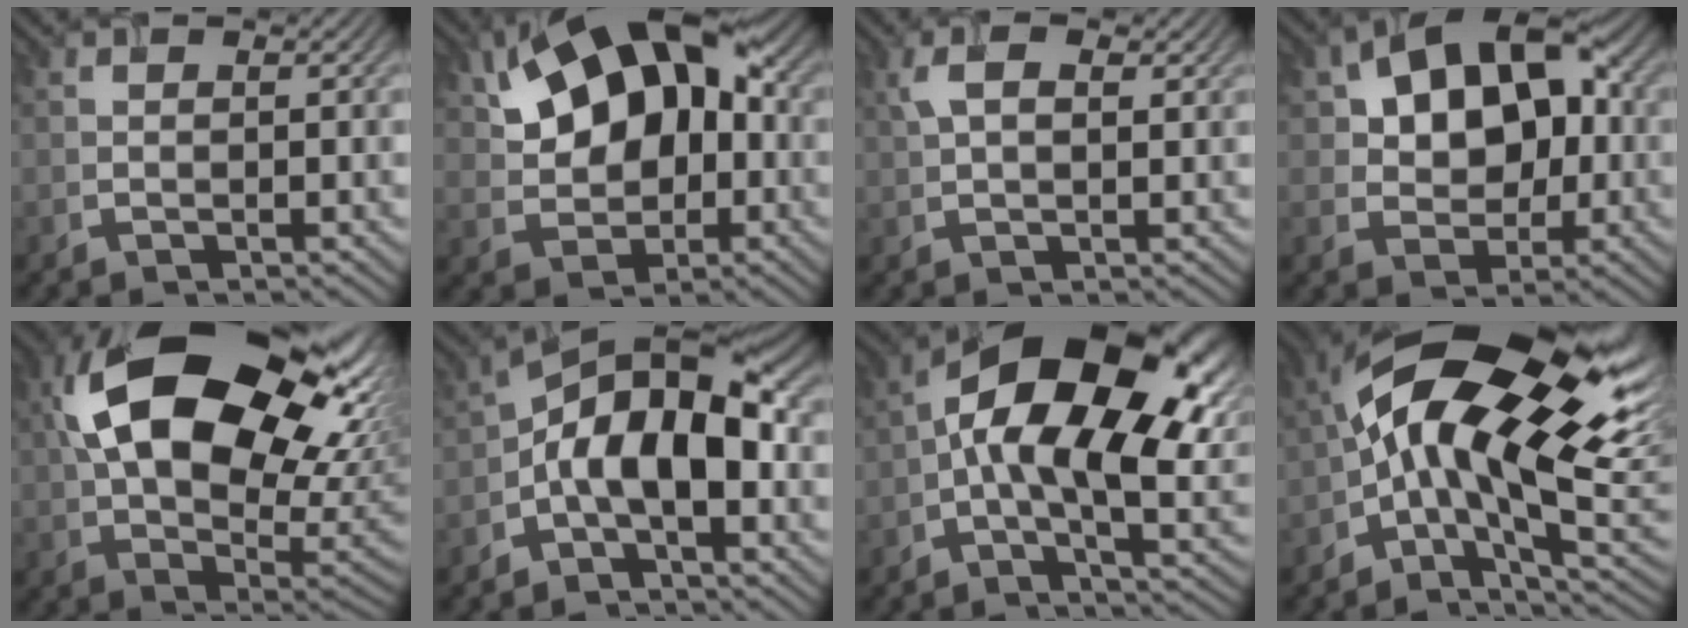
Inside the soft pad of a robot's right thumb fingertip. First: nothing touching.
{"total": 13.9, "force": [3.9, 8.7, 10.1], "torque": [-0.188, 0.019, 0.065]}
{"total": 3.9, "force": [1.5, 1.8, 3.1], "torque": [-0.072, 0.006, 0.029]}
{"total": 12.5, "force": [3.2, 8.3, 8.8], "torque": [-0.140, 0.018, 0.042]}
{"total": 22.6, "force": [7.4, 13.9, 16.1], "torque": [-0.326, 0.006, 0.156]}
{"total": 11.5, "force": [-1.3, 5.4, 10.1], "torque": [-0.170, 0.020, -0.034]}
{"total": 18.6, "force": [2.8, 8.8, 16.2], "torque": [-0.269, 0.015, 0.032]}
{"total": 19.7, "force": [2.8, 8.5, 17.6], "torque": [-0.301, 0.010, 0.041]}